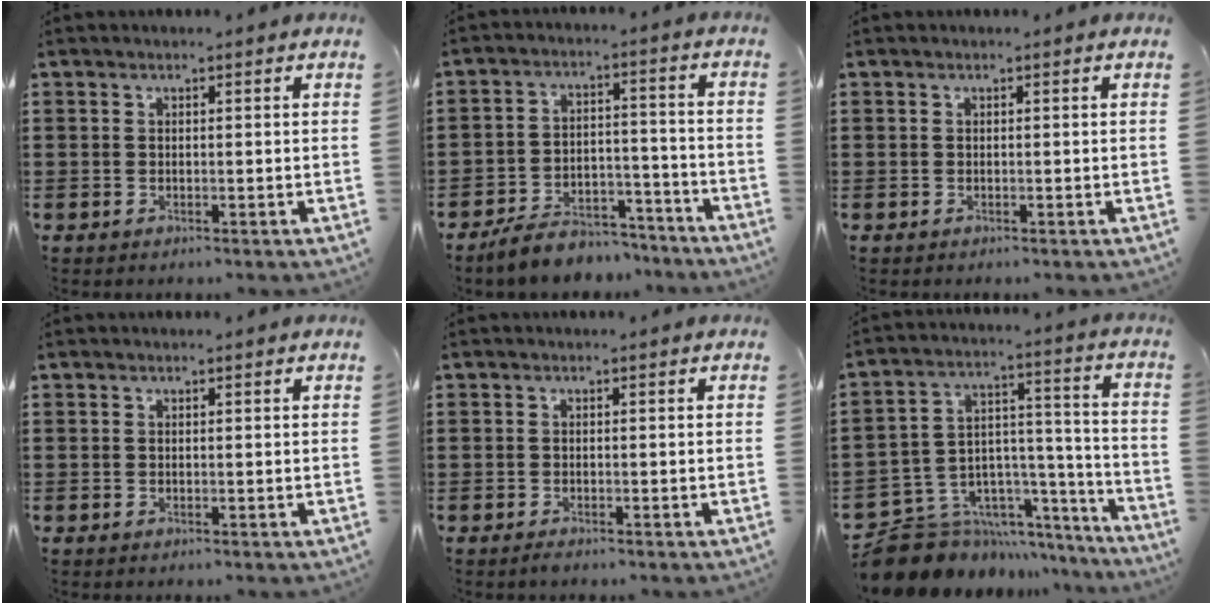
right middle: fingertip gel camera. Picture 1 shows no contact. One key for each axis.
{"total": 6.5, "fx": -6.2, "fy": 1.8, "fz": 1.0, "tx": -0.017, "ty": 0.024, "tz": -0.122}
{"total": 0.0}
{"total": 0.0}
{"total": 0.6, "fx": -0.6, "fy": 0.2, "fz": 0.2, "tx": -0.005, "ty": -0.004, "tz": -0.011}
{"total": 9.0, "fx": -7.6, "fy": 4.8, "fz": 1.1, "tx": -0.042, "ty": -0.002, "tz": -0.139}